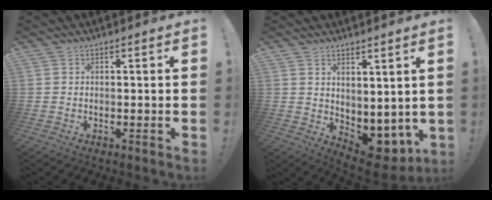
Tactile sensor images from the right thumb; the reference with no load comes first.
{"total": 5.1, "force": [1.0, 4.0, 3.0], "torque": [-0.012, -0.031, 0.030]}